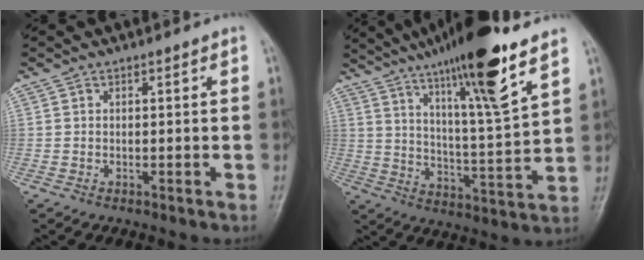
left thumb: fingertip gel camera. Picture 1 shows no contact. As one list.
[{"total": 18.7, "force": [12.0, 1.8, 14.2], "torque": [-0.220, -0.058, 0.195]}]